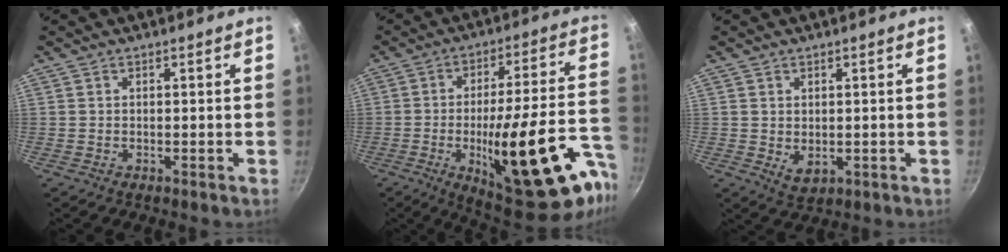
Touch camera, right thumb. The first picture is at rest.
{"total": 27.5, "force": [-10.6, 7.9, 24.1], "torque": [-0.303, 0.027, -0.145]}
{"total": 3.4, "force": [0.2, 2.3, 2.4], "torque": [-0.037, -0.012, 0.010]}